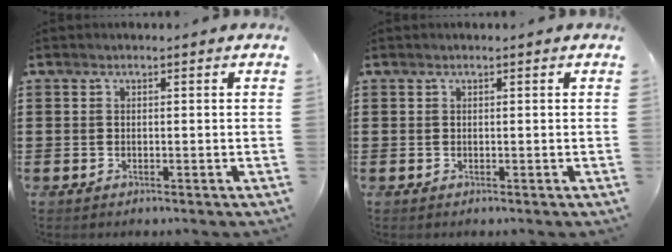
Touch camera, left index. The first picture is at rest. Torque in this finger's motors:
{"motor_torque": [0.24, 0.47, 0.02, 0.00]}